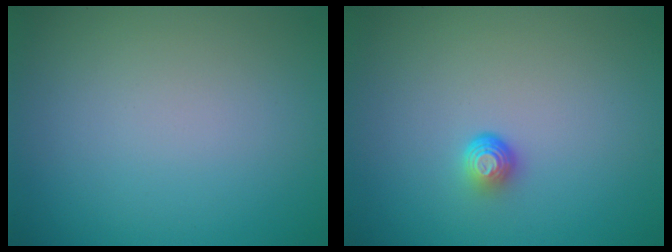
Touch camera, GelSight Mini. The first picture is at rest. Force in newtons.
{"total": 1.5, "press": 1.0, "slide": 1.2}